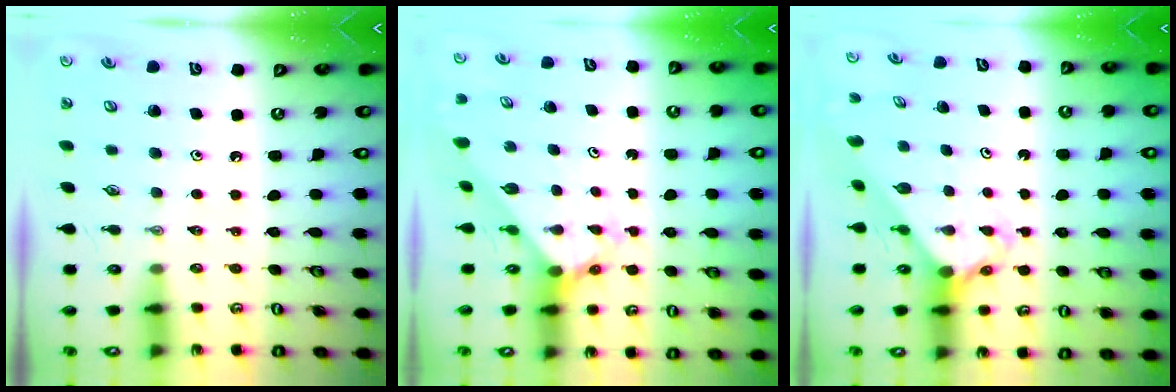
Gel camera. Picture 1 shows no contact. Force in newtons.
{"total": 2.4, "press": 2.4, "slide": 0.3}
{"total": 2.6, "press": 2.6, "slide": 0.1}